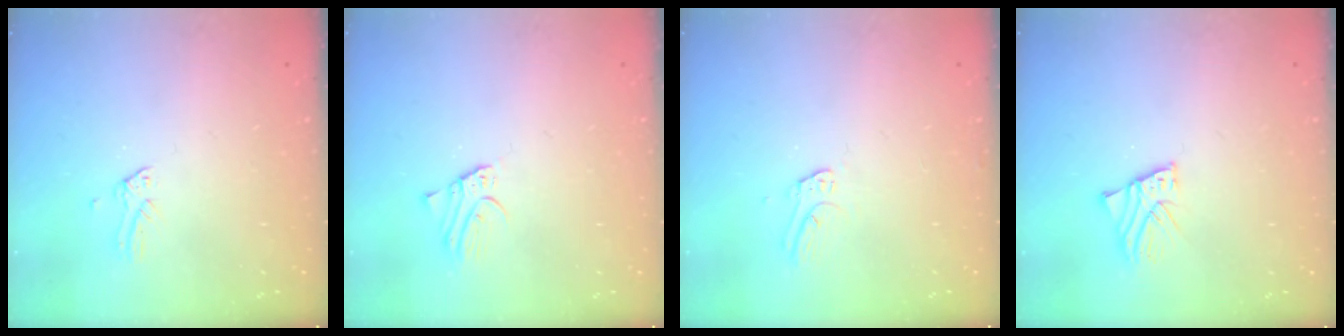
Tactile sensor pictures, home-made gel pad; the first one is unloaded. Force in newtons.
{"total": 2.3, "press": 2.3, "slide": 0.2}
{"total": 6.1, "press": 6.1, "slide": 0.6}
{"total": 2.3, "press": 2.3, "slide": 0.2}